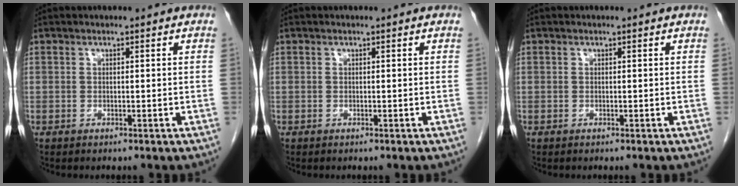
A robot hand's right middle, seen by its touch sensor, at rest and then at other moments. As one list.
[{"total": 0.0}, {"total": 0.0}]